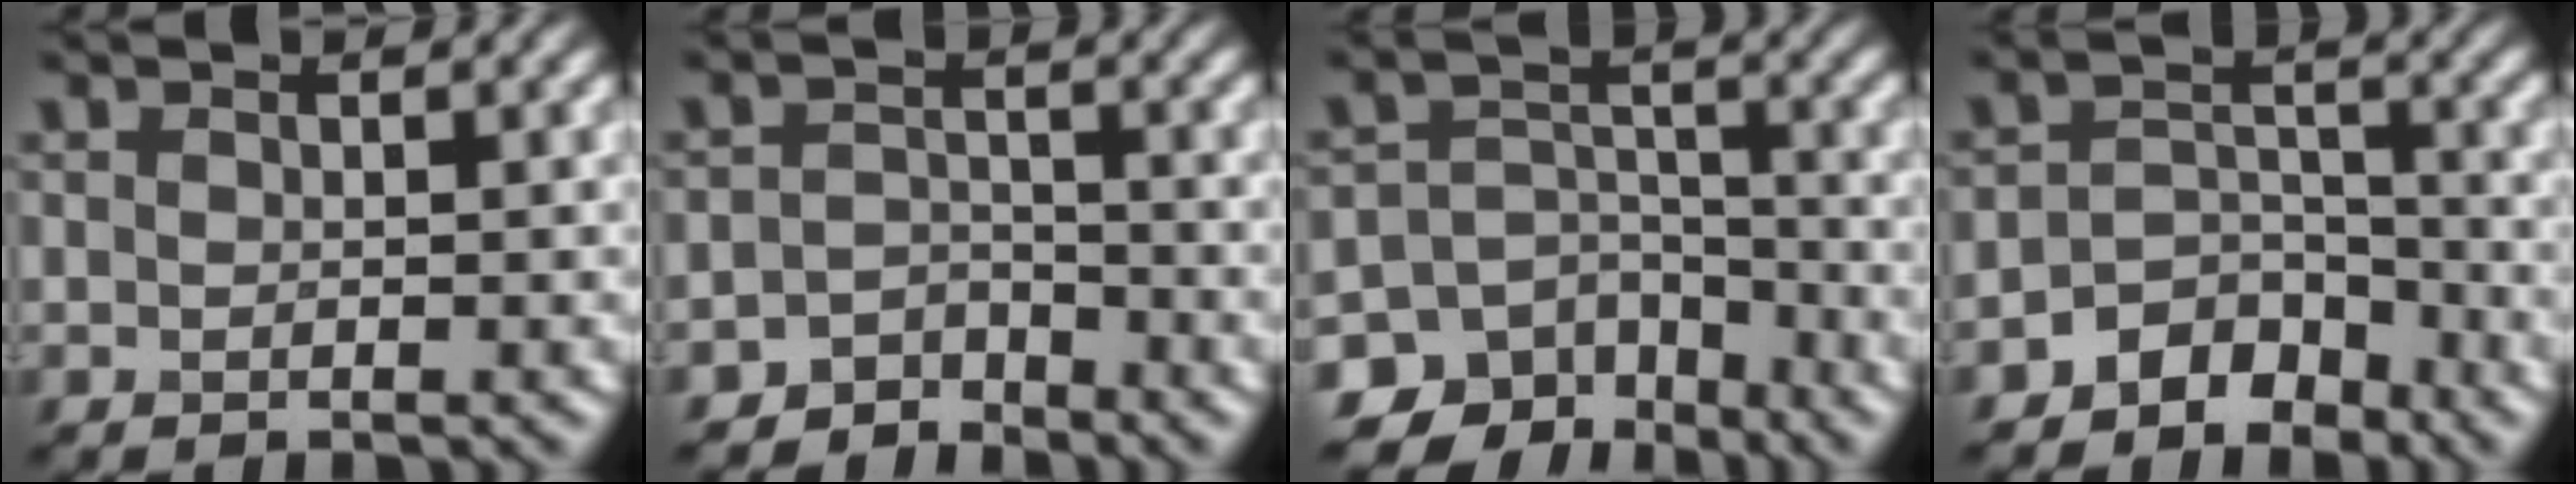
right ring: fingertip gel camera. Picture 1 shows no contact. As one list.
[{"total": 3.0, "force": [-2.8, 1.3, -0.1], "torque": [0.013, 0.005, -0.056]}, {"total": 9.4, "force": [-6.9, 6.2, 1.9], "torque": [-0.022, 0.004, -0.112]}, {"total": 4.1, "force": [-3.2, 2.4, 1.0], "torque": [-0.002, 0.004, -0.059]}]